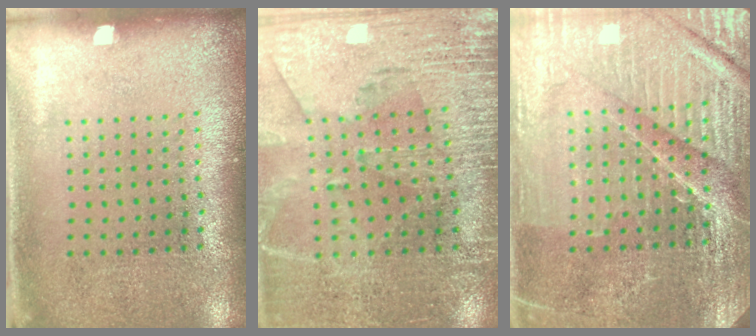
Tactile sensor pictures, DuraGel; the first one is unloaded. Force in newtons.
{"total": 2.9, "press": 2.8, "slide": 0.8}
{"total": 4.8, "press": 4.6, "slide": 1.4}